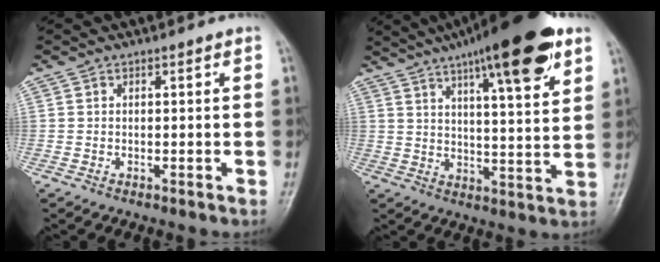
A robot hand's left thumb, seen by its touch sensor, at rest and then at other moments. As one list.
[{"total": 20.1, "force": [11.8, 4.5, 15.6], "torque": [-0.218, -0.033, 0.176]}]